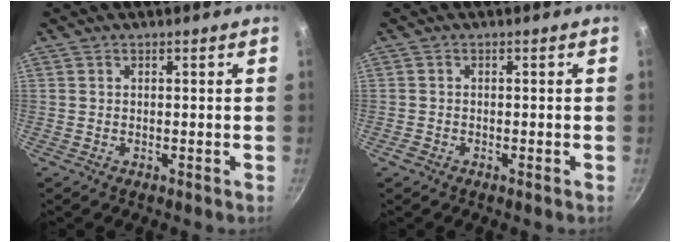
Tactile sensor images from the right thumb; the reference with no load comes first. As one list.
[{"total": 1.1, "force": [-0.9, 0.4, 0.6], "torque": [-0.018, 0.003, -0.017]}]